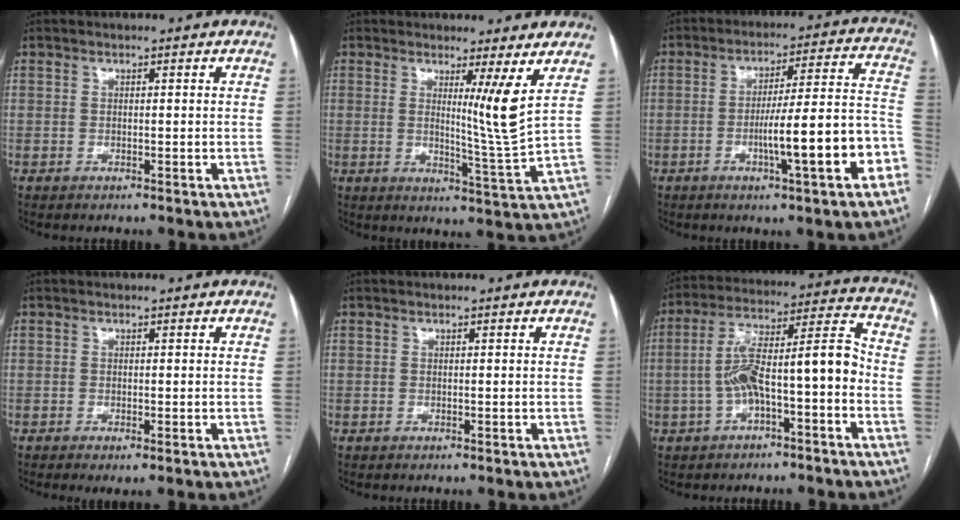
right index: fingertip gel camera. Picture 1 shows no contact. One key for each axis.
{"total": 6.4, "fx": 2.6, "fy": -1.9, "fz": 5.5, "tx": -0.088, "ty": -0.027, "tz": 0.046}
{"total": 13.9, "fx": -5.1, "fy": 1.0, "fz": 12.9, "tx": -0.182, "ty": 0.020, "tz": -0.067}
{"total": 1.3, "fx": -0.6, "fy": 0.3, "fz": 1.2, "tx": -0.019, "ty": -0.004, "tz": -0.007}
{"total": 0.0}
{"total": 12.2, "fx": -2.7, "fy": 2.8, "fz": 11.6, "tx": -0.200, "ty": 0.050, "tz": -0.036}